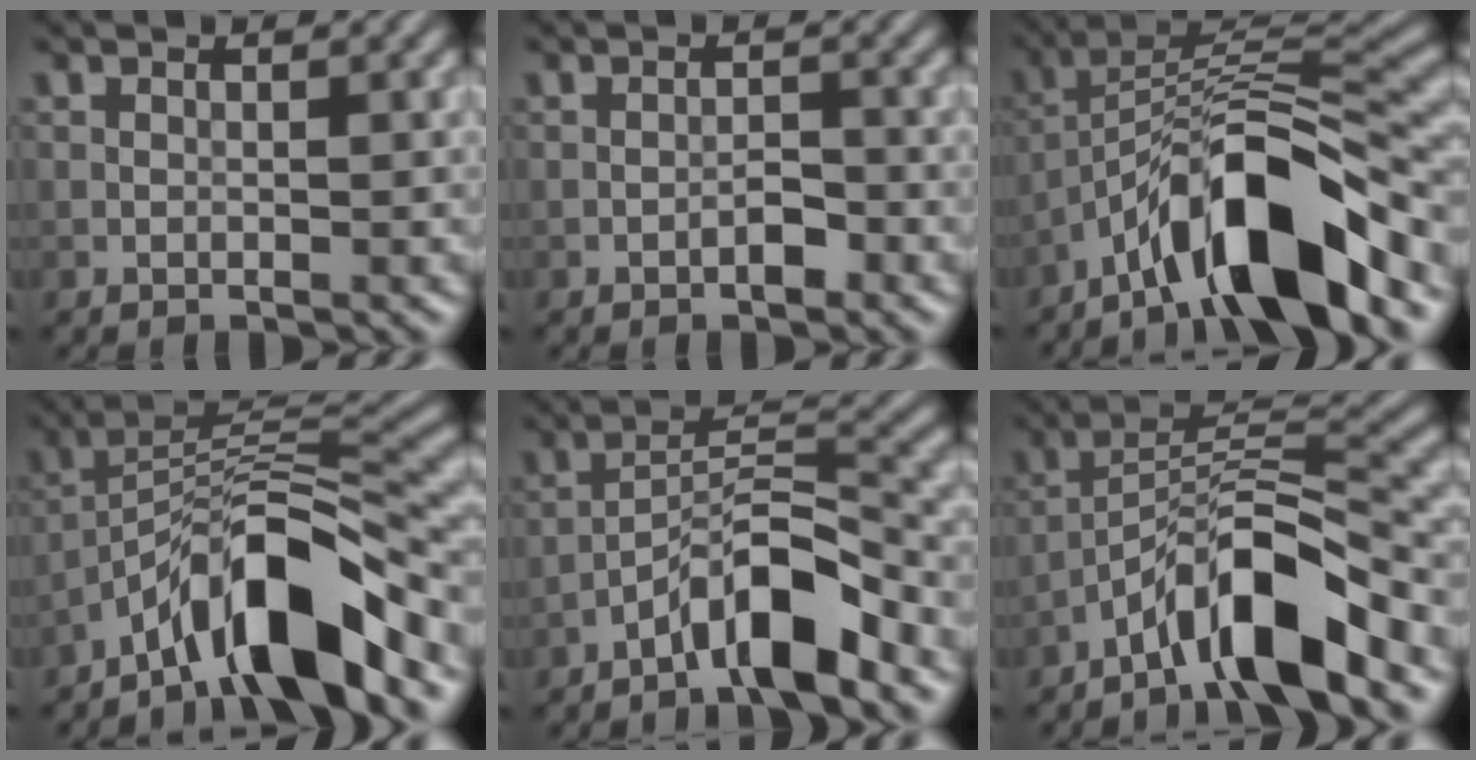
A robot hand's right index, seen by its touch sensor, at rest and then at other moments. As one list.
[{"total": 1.3, "force": [-0.8, 0.5, 1.0], "torque": [-0.015, 0.003, -0.014]}, {"total": 10.9, "force": [-6.7, 2.6, 8.2], "torque": [-0.131, 0.017, -0.122]}, {"total": 10.0, "force": [-6.6, 2.2, 7.2], "torque": [-0.113, 0.018, -0.119]}, {"total": 6.7, "force": [-4.4, 1.4, 4.9], "torque": [-0.084, 0.014, -0.079]}, {"total": 8.8, "force": [-5.7, 1.8, 6.5], "torque": [-0.110, 0.016, -0.104]}]